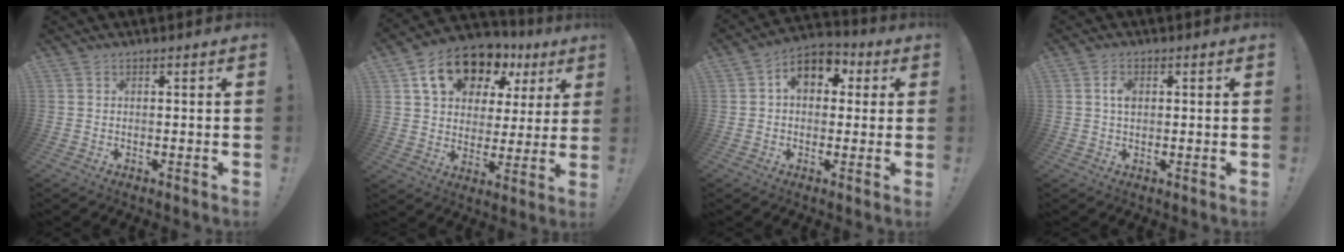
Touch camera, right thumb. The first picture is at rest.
{"total": 16.9, "force": [9.8, 10.6, 8.9], "torque": [-0.138, -0.050, 0.181]}
{"total": 9.1, "force": [2.6, 6.7, 5.6], "torque": [-0.081, 0.006, 0.050]}
{"total": 3.3, "force": [0.7, 2.1, 2.5], "torque": [-0.038, 0.002, 0.009]}